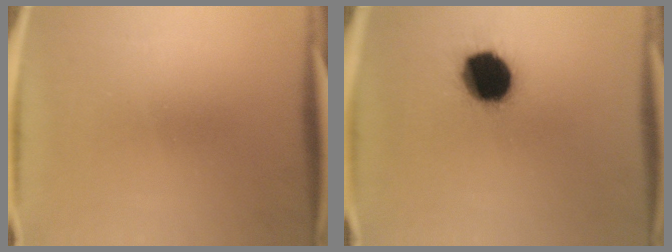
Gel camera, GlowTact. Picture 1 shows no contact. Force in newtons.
{"total": 16.1}